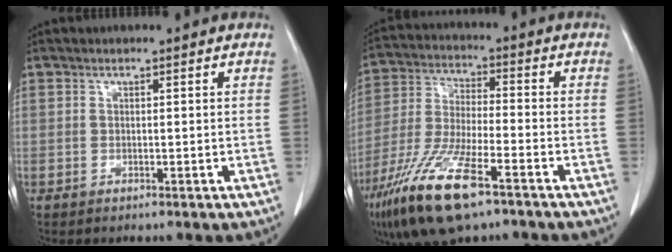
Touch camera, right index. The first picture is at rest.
{"total": 14.6, "force": [-8.9, 3.0, 11.2], "torque": [-0.236, -0.031, -0.164]}